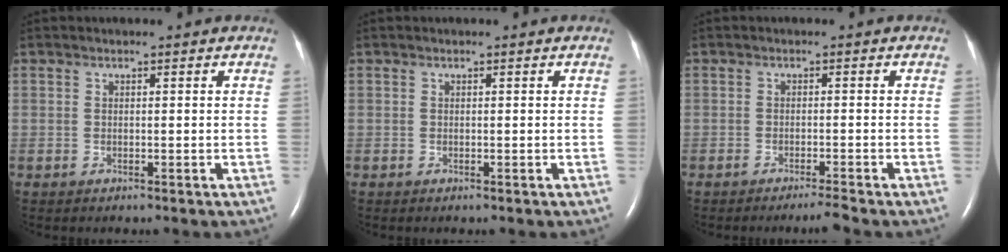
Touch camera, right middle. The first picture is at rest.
{"total": 0.0}
{"total": 2.1, "force": [-1.8, -0.6, 0.9], "torque": [-0.021, -0.006, -0.033]}